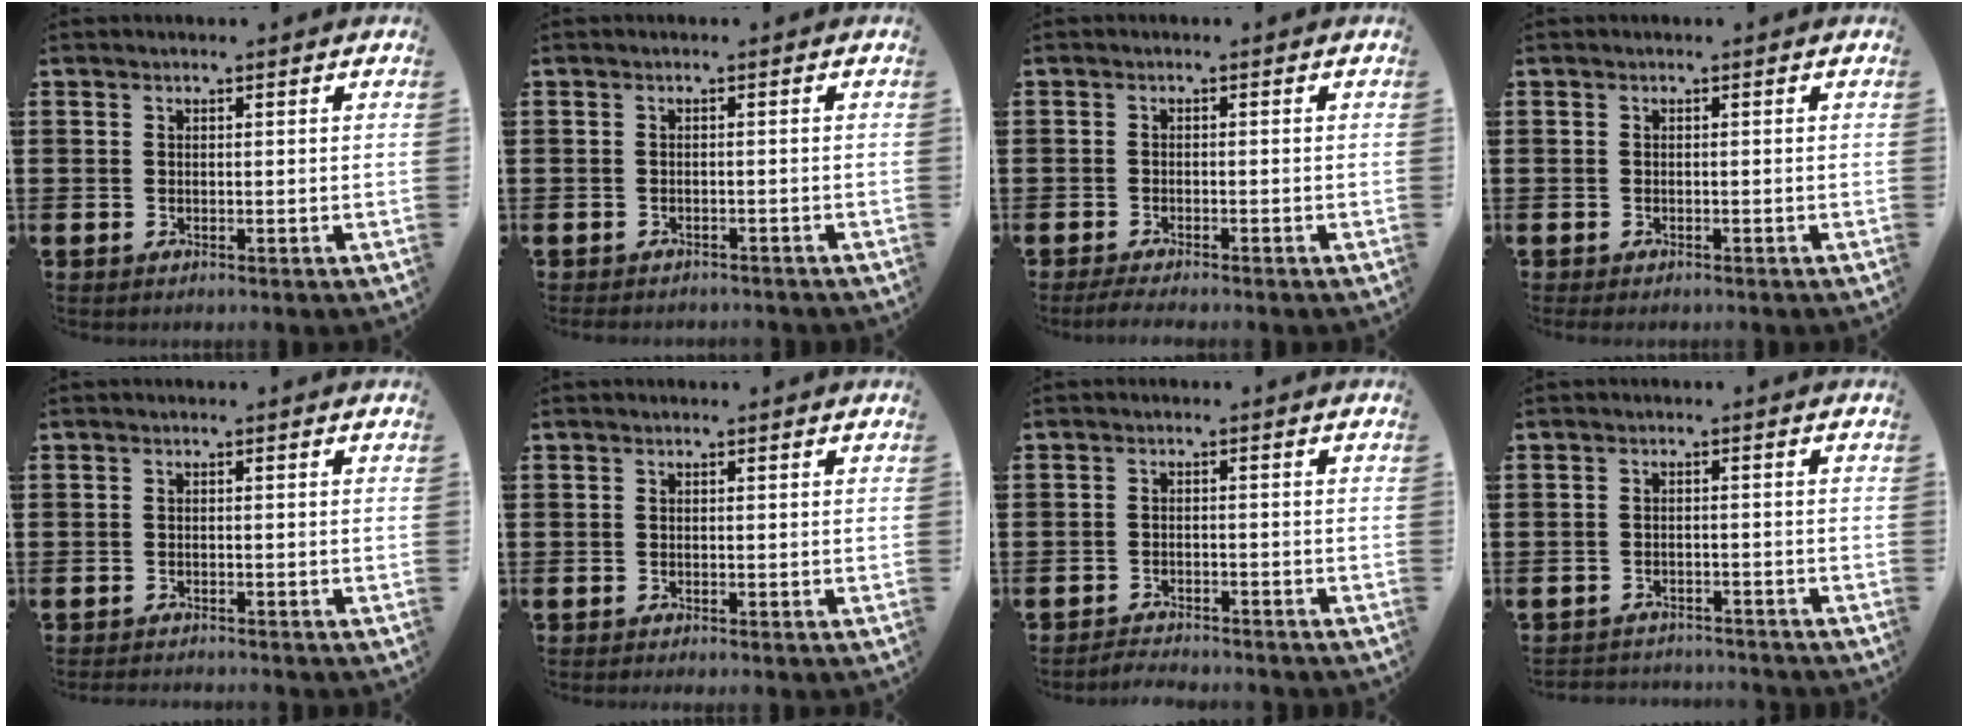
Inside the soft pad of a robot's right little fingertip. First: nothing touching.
{"total": 0.7, "force": [-0.7, 0.1, 0.0], "torque": [-0.003, 0.000, -0.015]}
{"total": 1.3, "force": [-1.0, 0.1, 0.9], "torque": [-0.015, -0.001, -0.018]}
{"total": 0.0}
{"total": 0.9, "force": [-0.9, 0.0, 0.0], "torque": [-0.001, -0.001, -0.018]}
{"total": 0.0}
{"total": 2.0, "force": [-2.0, 0.0, -0.2], "torque": [-0.002, 0.004, -0.044]}
{"total": 1.9, "force": [-1.9, 0.0, -0.3], "torque": [-0.002, 0.002, -0.042]}